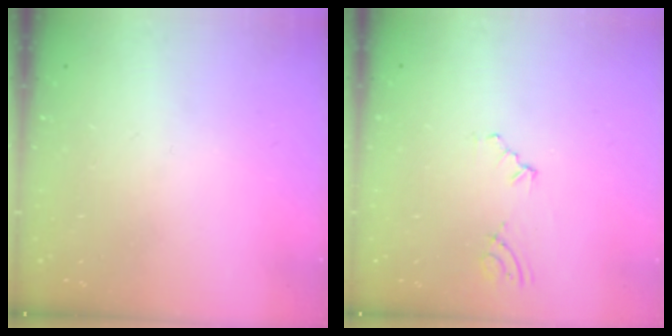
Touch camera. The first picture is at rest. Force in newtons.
{"total": 3.0, "press": 2.2, "slide": 2.0}